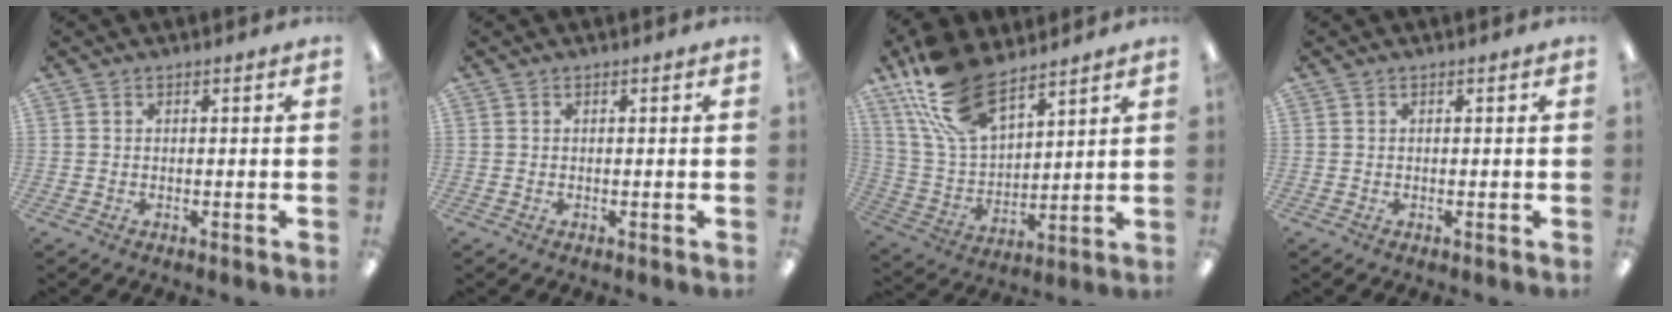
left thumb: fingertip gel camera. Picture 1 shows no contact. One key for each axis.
{"total": 0.0}
{"total": 18.6, "fx": 12.4, "fy": 8.9, "fz": 10.6, "tx": -0.234, "ty": -0.049, "tz": 0.227}
{"total": 0.0}